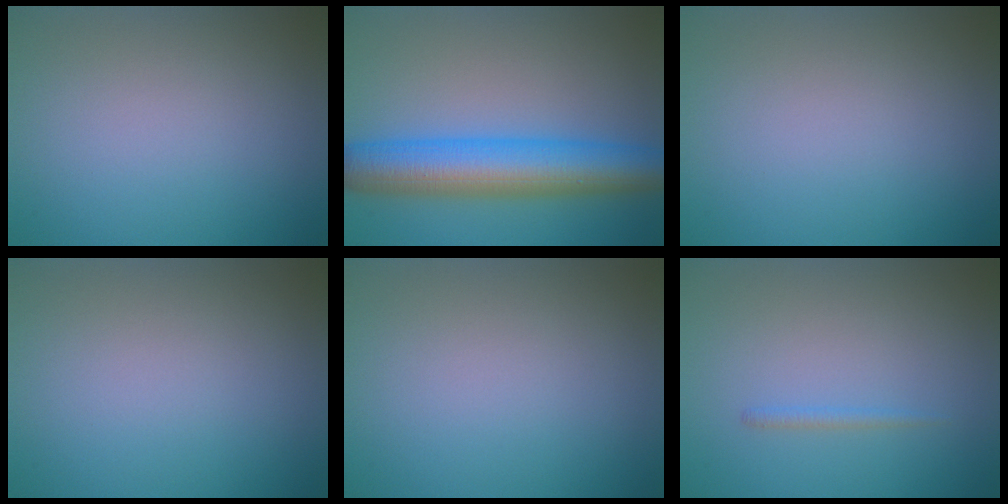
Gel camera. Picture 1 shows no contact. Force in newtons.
{"total": 8.5, "press": 8.5, "slide": 0.1}
{"total": 0.0}
{"total": 0.0}
{"total": 0.0}
{"total": 0.8, "press": 0.8, "slide": 0.1}